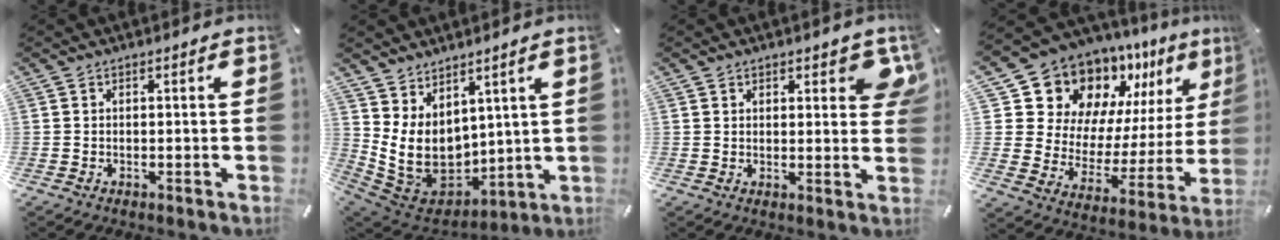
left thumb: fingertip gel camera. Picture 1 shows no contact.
{"total": 11.1, "force": [2.6, 9.2, 5.5], "torque": [-0.124, -0.043, 0.062]}
{"total": 5.3, "force": [2.8, 2.8, 3.5], "torque": [-0.025, -0.011, 0.042]}
{"total": 15.7, "force": [12.6, 9.0, 2.8], "torque": [-0.048, -0.130, 0.231]}